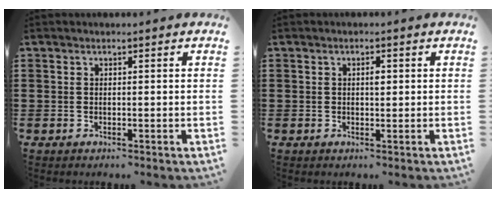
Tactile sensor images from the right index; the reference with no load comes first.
{"total": 1.4, "force": [0.3, 0.5, 1.3], "torque": [-0.018, 0.000, 0.001]}